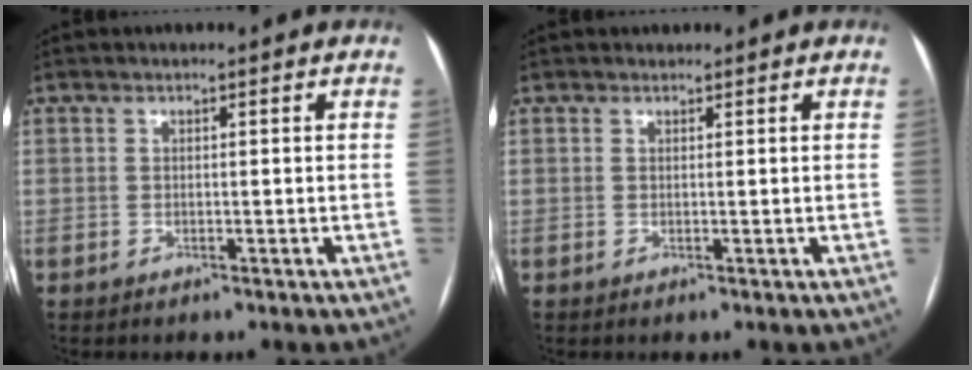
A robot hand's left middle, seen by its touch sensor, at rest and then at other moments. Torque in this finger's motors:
{"motor_torque": [-0.04, 0.01, 0.06, -0.01]}